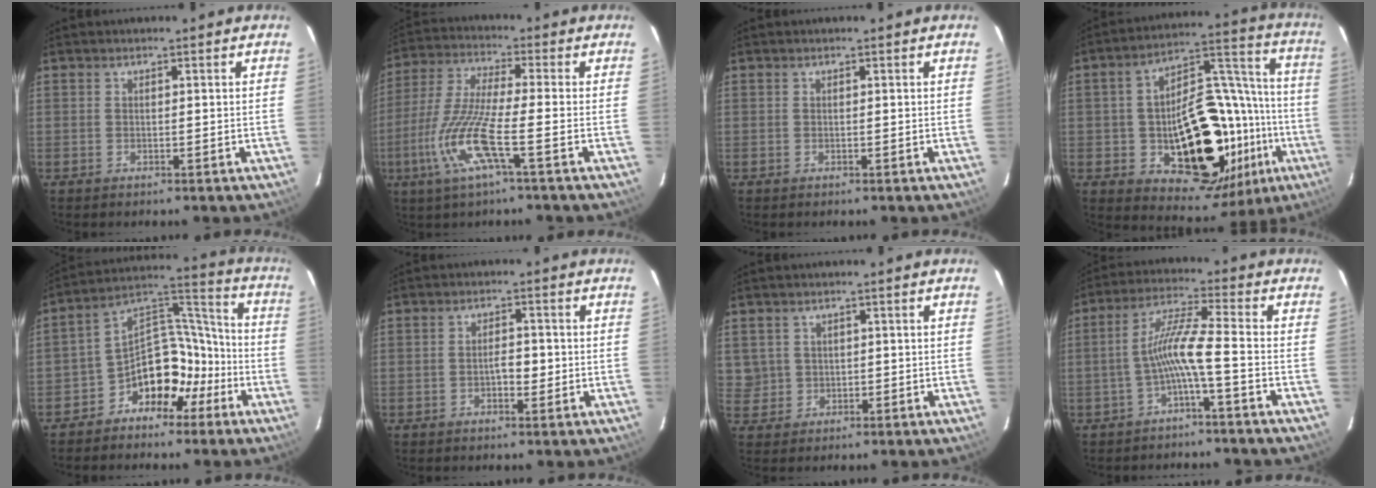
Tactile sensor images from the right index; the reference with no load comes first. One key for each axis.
{"total": 12.1, "fx": -4.5, "fy": 0.6, "fz": 11.2, "tx": -0.249, "ty": -0.005, "tz": -0.093}
{"total": 0.0}
{"total": 29.1, "fx": -8.3, "fy": 17.3, "fz": 21.8, "tx": -0.327, "ty": 0.040, "tz": -0.092}
{"total": 11.5, "fx": -7.0, "fy": 8.0, "fz": 4.3, "tx": -0.074, "ty": 0.062, "tz": -0.115}
{"total": 2.9, "fx": -0.7, "fy": 1.5, "fz": 2.4, "tx": -0.042, "ty": 0.004, "tz": -0.010}
{"total": 3.4, "fx": 0.8, "fy": 3.3, "fz": 0.3, "tx": 0.007, "ty": 0.014, "tz": 0.021}
{"total": 6.7, "fx": -2.8, "fy": -0.7, "fz": 6.0, "tx": -0.137, "ty": 0.013, "tz": -0.052}